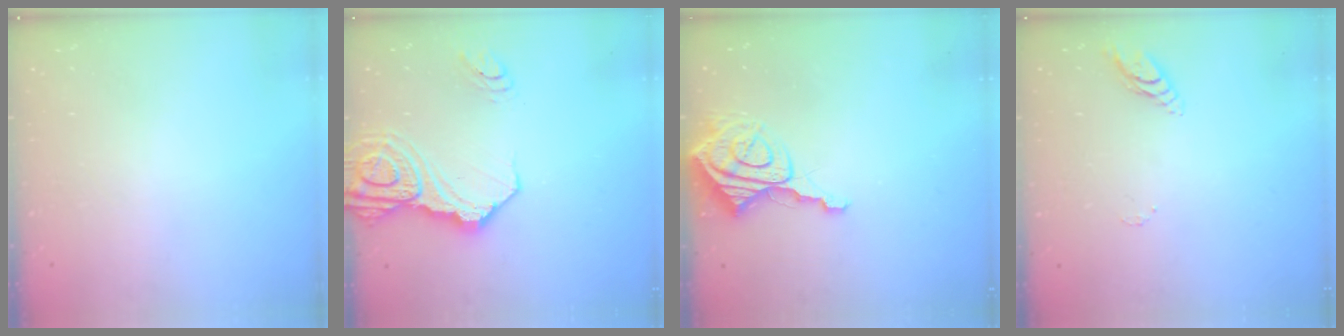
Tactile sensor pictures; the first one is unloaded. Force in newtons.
{"total": 17.6, "press": 17.5, "slide": 2.0}
{"total": 9.5, "press": 9.4, "slide": 0.9}
{"total": 6.0, "press": 6.0, "slide": 0.6}